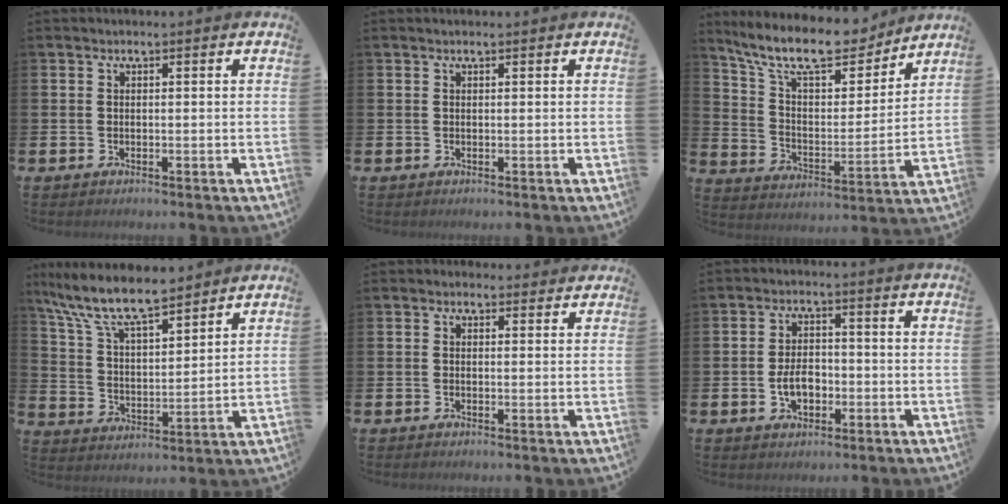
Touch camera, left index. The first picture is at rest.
{"total": 0.0}
{"total": 12.9, "force": [11.2, 3.5, 5.4], "torque": [-0.127, -0.070, 0.193]}
{"total": 10.0, "force": [8.9, 2.0, 4.2], "torque": [-0.117, -0.045, 0.158]}
{"total": 0.9, "force": [0.7, 0.6, 0.1], "torque": [0.006, 0.003, 0.010]}
{"total": 4.2, "force": [-1.2, 2.7, 3.0], "torque": [-0.044, 0.003, -0.025]}